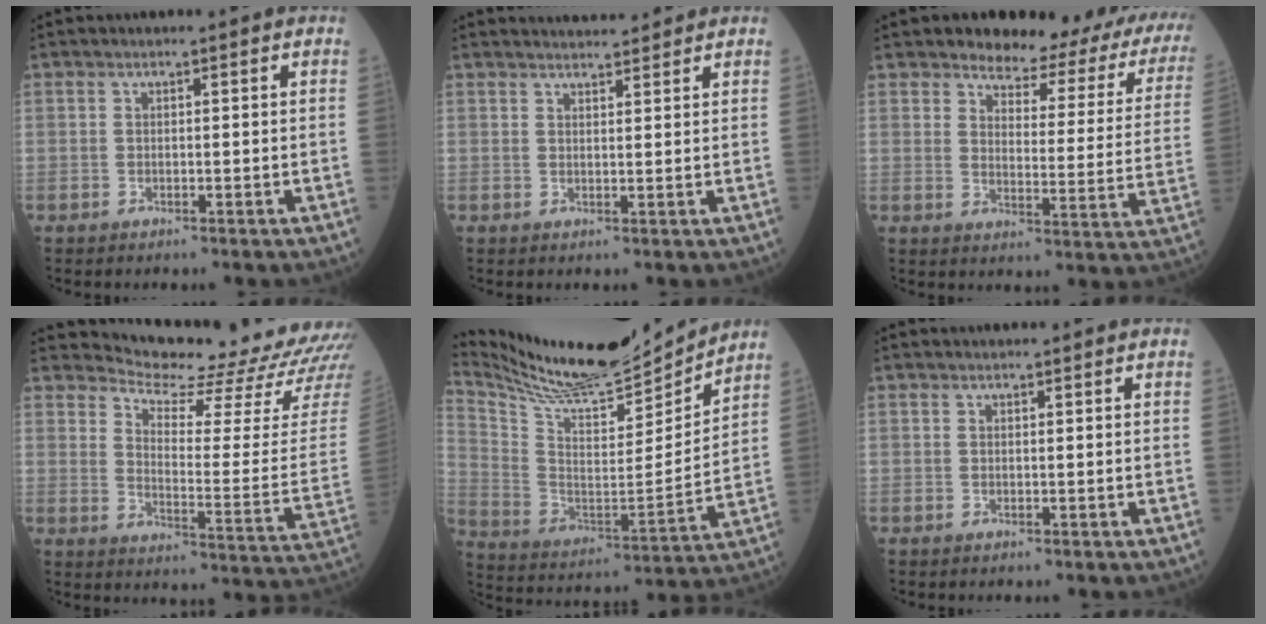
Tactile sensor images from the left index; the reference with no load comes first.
{"total": 4.1, "force": [4.0, 0.2, 0.8], "torque": [-0.016, 0.014, 0.058]}
{"total": 16.2, "force": [13.1, 4.5, 8.4], "torque": [-0.079, -0.029, 0.134]}
{"total": 18.8, "force": [18.3, -1.1, 3.8], "torque": [-0.070, -0.144, 0.221]}
{"total": 21.0, "force": [19.5, 2.3, 7.2], "torque": [-0.153, -0.028, 0.323]}
{"total": 0.9, "force": [0.8, 0.0, 0.3], "torque": [-0.005, 0.009, 0.015]}